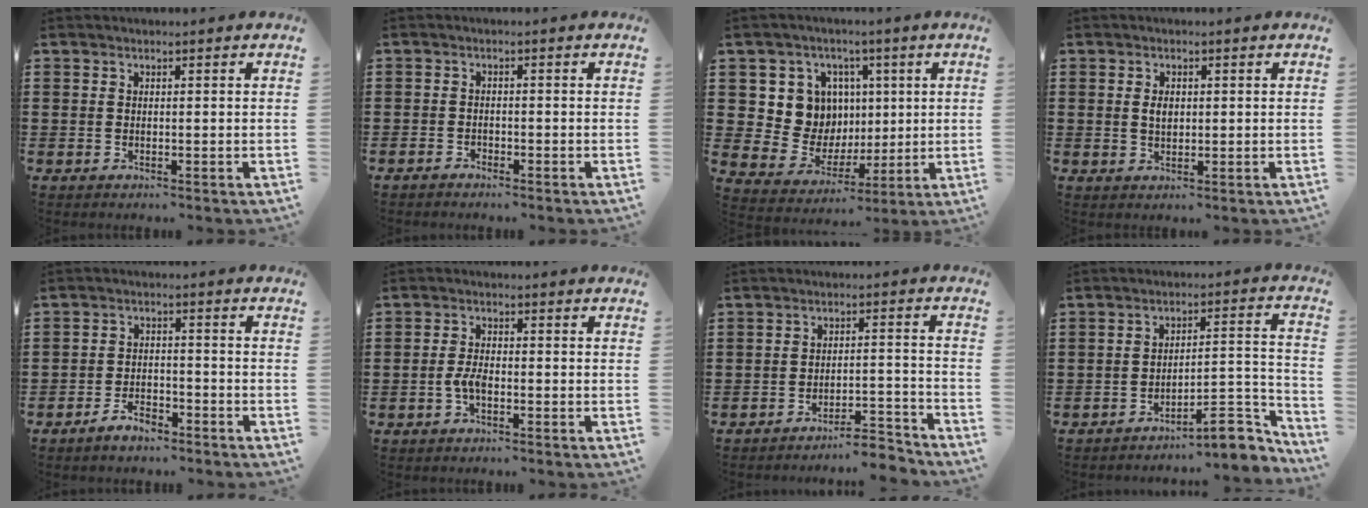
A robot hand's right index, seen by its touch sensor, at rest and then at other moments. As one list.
[{"total": 1.2, "force": [-1.1, 0.3, 0.1], "torque": [-0.006, 0.003, -0.024]}, {"total": 9.8, "force": [2.3, 9.2, 2.3], "torque": [-0.071, -0.016, 0.052]}, {"total": 2.7, "force": [0.4, 1.6, 2.2], "torque": [-0.046, 0.007, 0.006]}, {"total": 3.6, "force": [-3.2, 1.2, 1.2], "torque": [-0.021, 0.012, -0.062]}, {"total": 2.9, "force": [-1.1, 1.1, 2.4], "torque": [-0.067, -0.006, -0.027]}, {"total": 4.9, "force": [-4.7, 0.2, 1.4], "torque": [-0.026, -0.001, -0.093]}, {"total": 9.1, "force": [-6.8, 2.7, 5.4], "torque": [-0.064, 0.016, -0.122]}]